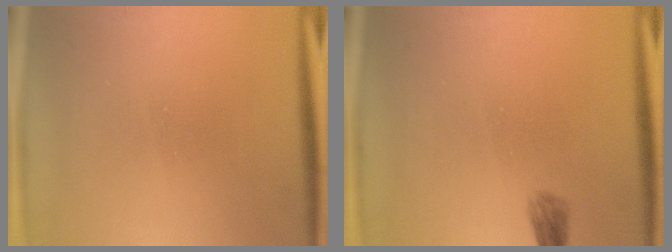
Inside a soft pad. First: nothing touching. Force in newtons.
{"total": 1.7}